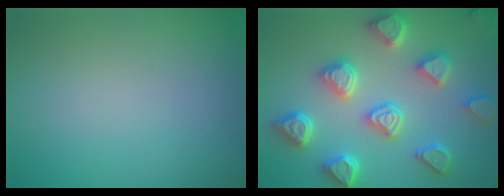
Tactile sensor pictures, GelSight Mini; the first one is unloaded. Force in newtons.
{"total": 6.5, "press": 6.0, "slide": 2.4}